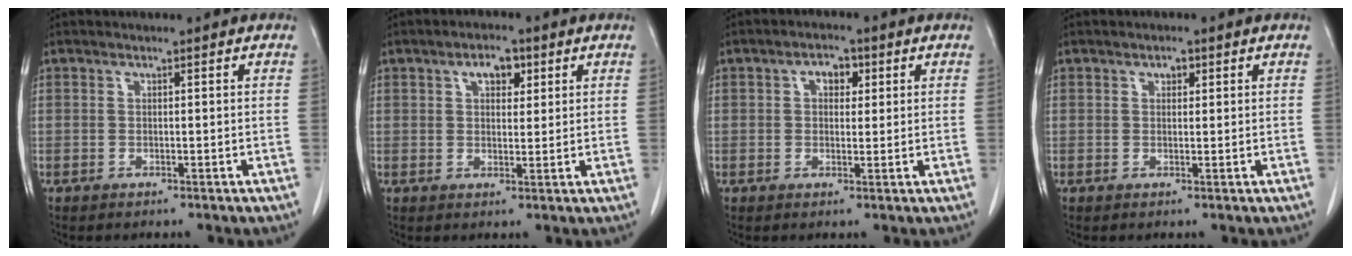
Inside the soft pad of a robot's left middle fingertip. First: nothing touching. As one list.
[{"total": 4.0, "force": [1.9, 2.0, 2.8], "torque": [-0.045, 0.008, 0.031]}, {"total": 3.3, "force": [1.2, 2.1, 2.2], "torque": [-0.035, 0.012, 0.018]}, {"total": 1.3, "force": [0.7, 0.7, 0.8], "torque": [-0.012, -0.001, 0.010]}]